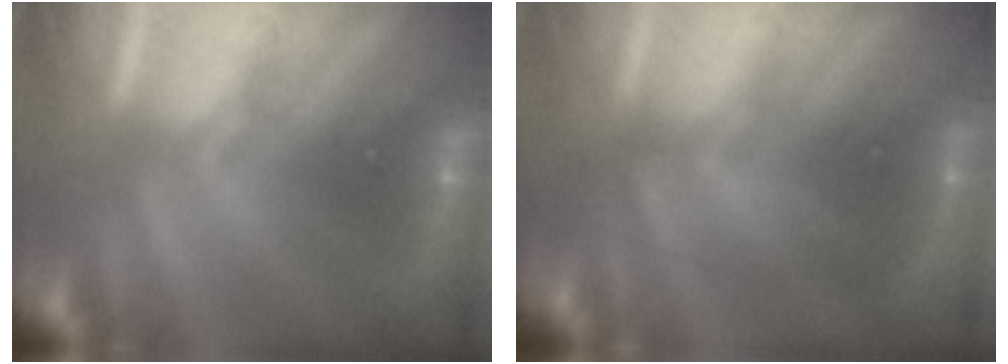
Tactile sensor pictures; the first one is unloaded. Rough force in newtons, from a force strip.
{"total": 2.4}